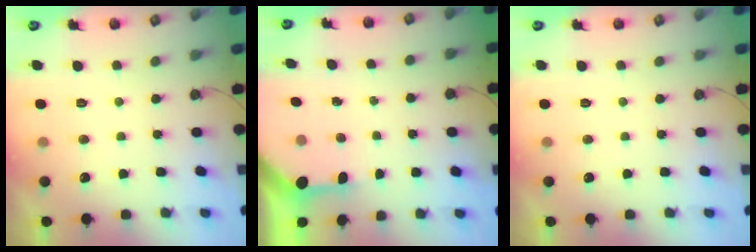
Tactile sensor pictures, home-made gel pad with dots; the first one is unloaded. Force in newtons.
{"total": 3.2, "press": 3.2, "slide": 0.2}
{"total": 0.0}